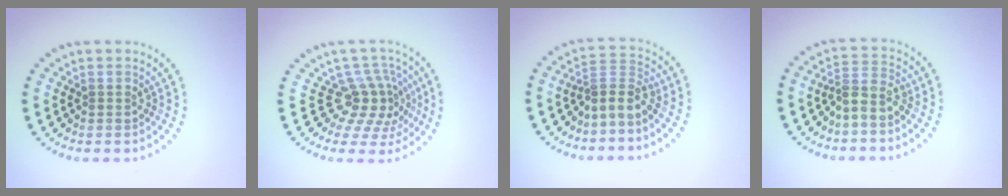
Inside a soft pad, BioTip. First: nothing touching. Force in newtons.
{"total": 4.1, "press": 2.8, "slide": 3.0}
{"total": 3.0, "press": 2.1, "slide": 2.1}
{"total": 2.5, "press": 1.9, "slide": 1.7}